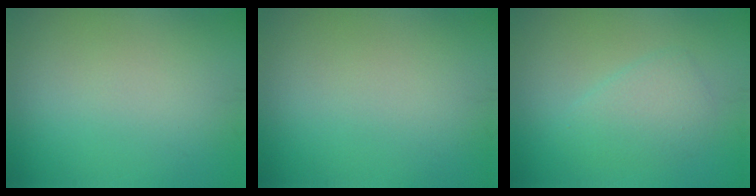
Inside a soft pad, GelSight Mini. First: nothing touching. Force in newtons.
{"total": 0.0}
{"total": 2.6, "press": 2.5, "slide": 0.1}